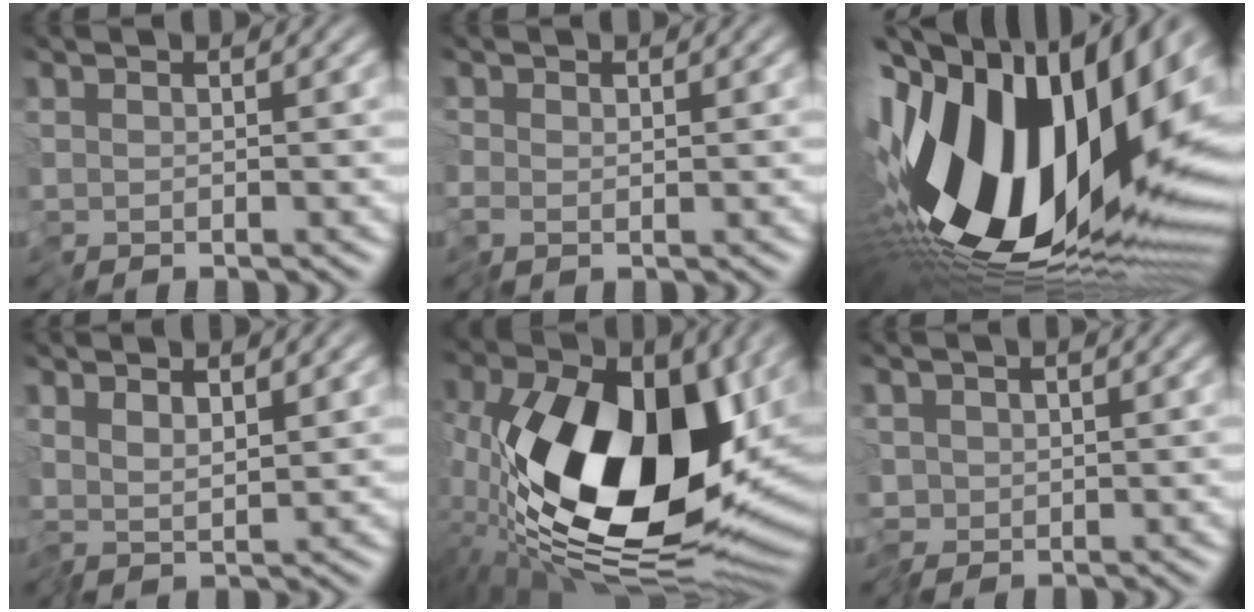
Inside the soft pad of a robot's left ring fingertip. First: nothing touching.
{"total": 0.0}
{"total": 20.3, "force": [-0.8, 11.2, 16.8], "torque": [-0.324, -0.021, -0.032]}
{"total": 2.0, "force": [1.1, 0.7, 1.5], "torque": [-0.033, -0.001, 0.019]}
{"total": 18.8, "force": [-0.7, 11.7, 14.7], "torque": [-0.281, -0.057, -0.013]}
{"total": 1.6, "force": [-0.2, 1.4, 0.8], "torque": [-0.022, 0.001, -0.010]}